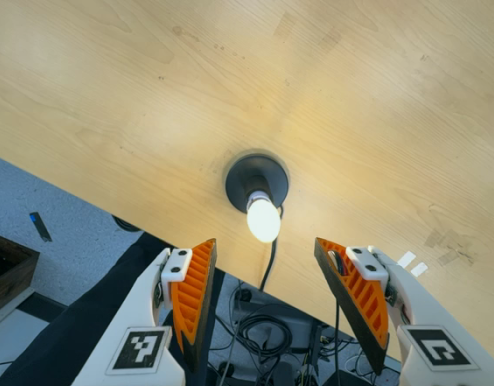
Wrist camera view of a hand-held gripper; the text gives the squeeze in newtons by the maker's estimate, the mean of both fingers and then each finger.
{"total": 0.0}